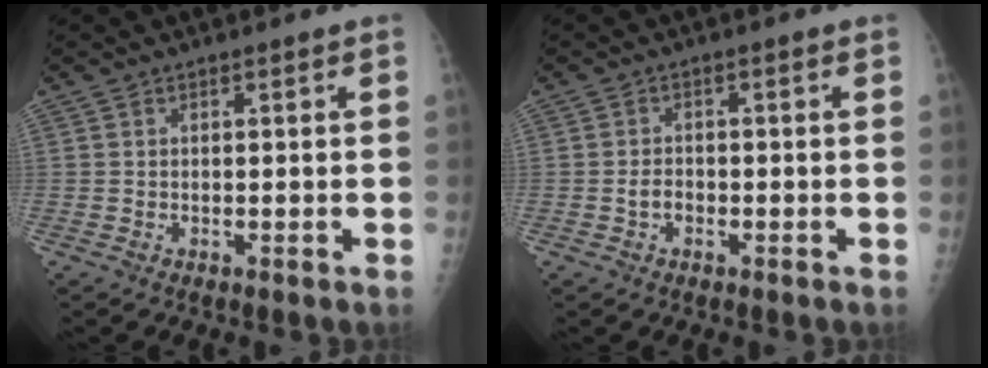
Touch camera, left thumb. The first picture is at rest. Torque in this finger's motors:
{"motor_torque": [0.38, 0.37, 0.07, -0.10, 0.01]}